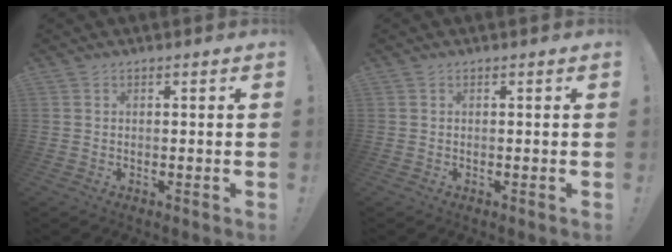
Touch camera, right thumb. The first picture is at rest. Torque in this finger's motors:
{"motor_torque": [-0.14, 0.28, 0.14, -0.06, 0.07]}